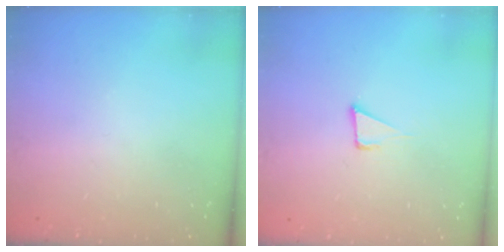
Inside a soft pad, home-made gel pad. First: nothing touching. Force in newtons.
{"total": 4.9, "press": 3.9, "slide": 3.0}